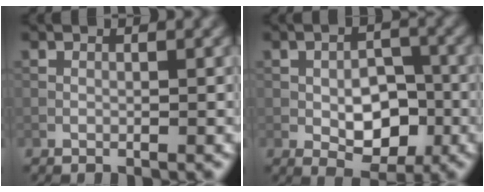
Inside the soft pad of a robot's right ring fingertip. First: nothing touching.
{"total": 5.4, "force": [-1.5, 3.2, 4.0], "torque": [-0.060, -0.002, -0.022]}